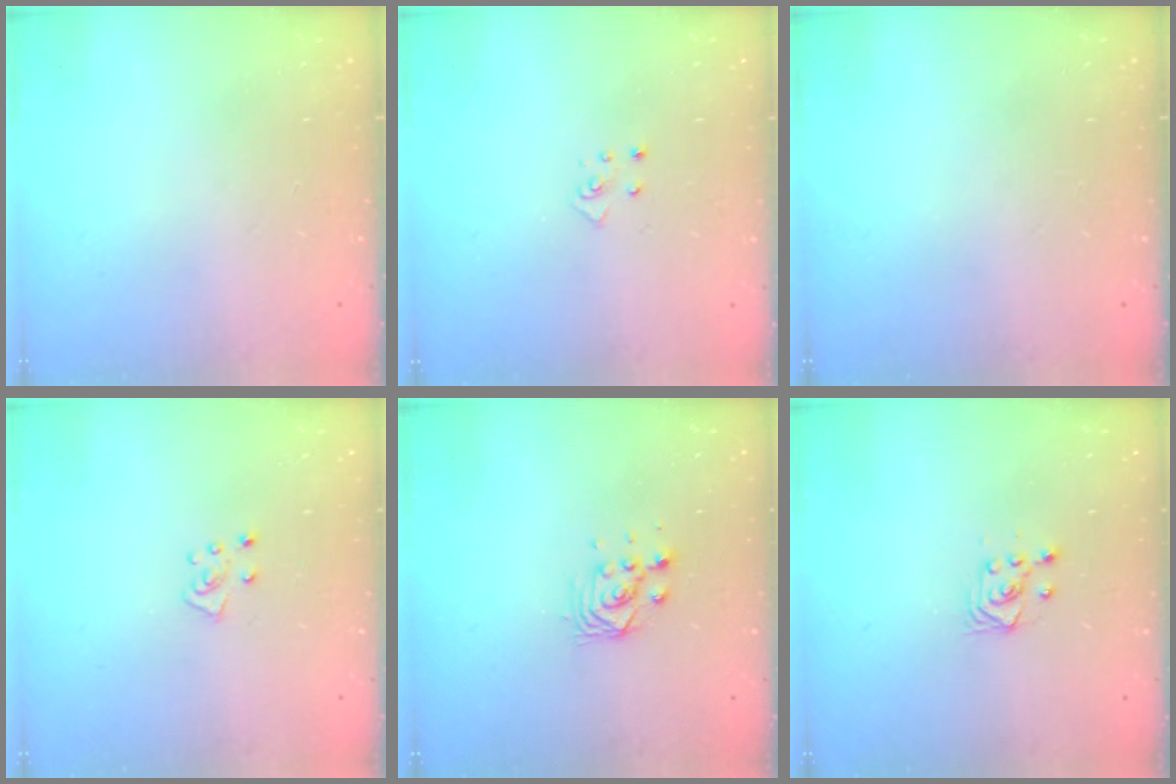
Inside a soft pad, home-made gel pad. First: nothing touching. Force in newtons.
{"total": 4.1, "press": 4.1, "slide": 0.4}
{"total": 0.0}
{"total": 4.2, "press": 4.2, "slide": 0.4}
{"total": 2.9, "press": 2.8, "slide": 0.8}
{"total": 3.6, "press": 3.2, "slide": 1.6}